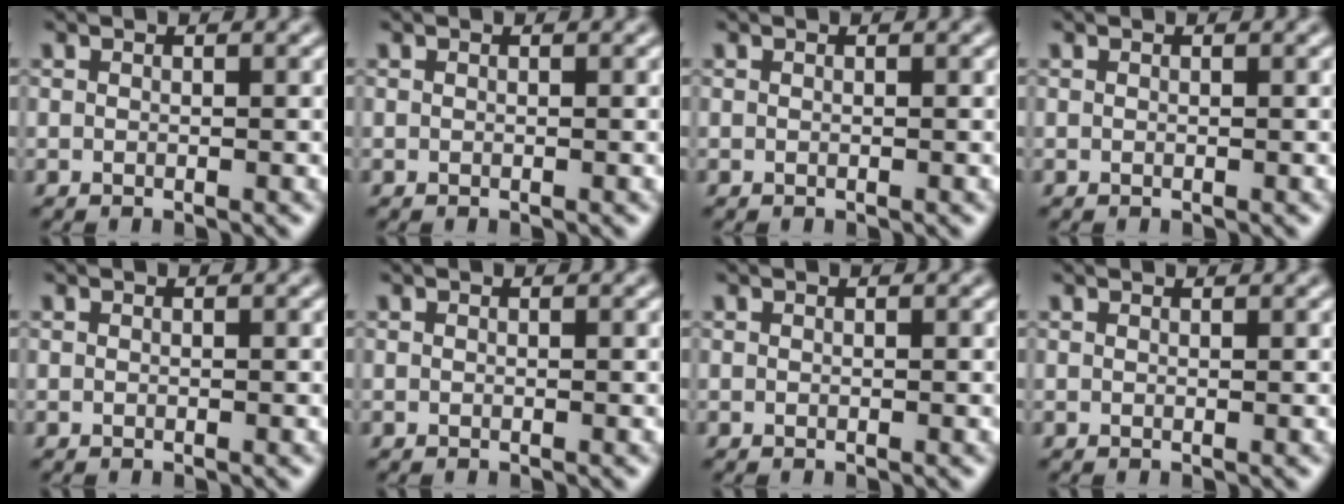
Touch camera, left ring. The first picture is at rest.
{"total": 0.0}
{"total": 0.0}
{"total": 0.0}
{"total": 0.0}
{"total": 0.0}
{"total": 0.0}
{"total": 0.9, "force": [0.9, 0.1, 0.2], "torque": [-0.008, -0.006, 0.006]}